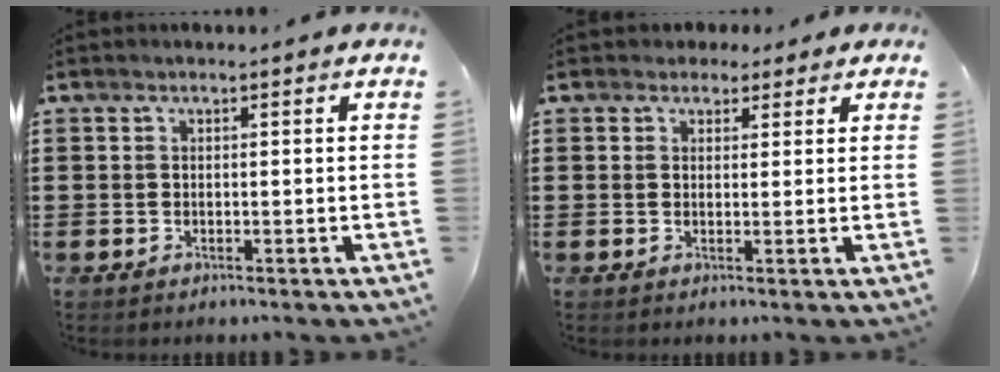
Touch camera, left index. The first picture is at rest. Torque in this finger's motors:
{"motor_torque": [2.14, 0.00, 0.64, 0.03]}